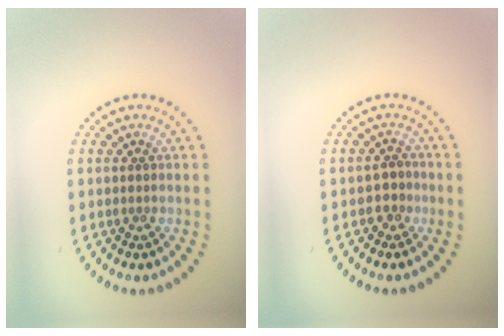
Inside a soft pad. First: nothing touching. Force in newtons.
{"total": 1.8, "press": 1.7, "slide": 0.8}